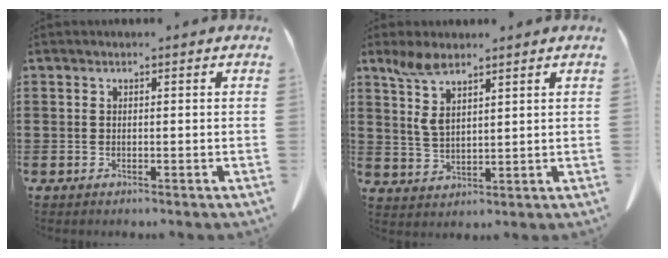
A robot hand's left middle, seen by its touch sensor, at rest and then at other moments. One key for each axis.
{"total": 6.0, "fx": 3.6, "fy": 2.2, "fz": 4.3, "tx": -0.110, "ty": -0.008, "tz": 0.061}